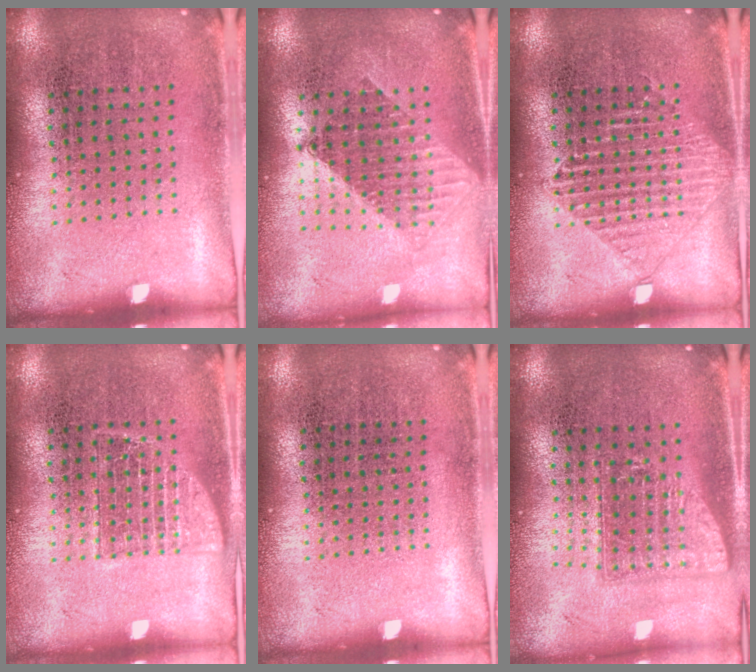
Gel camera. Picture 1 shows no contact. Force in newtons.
{"total": 1.6, "press": 1.3, "slide": 1.0}
{"total": 1.9, "press": 1.8, "slide": 0.4}
{"total": 1.9, "press": 1.8, "slide": 0.3}
{"total": 0.0}
{"total": 1.6, "press": 1.2, "slide": 1.0}